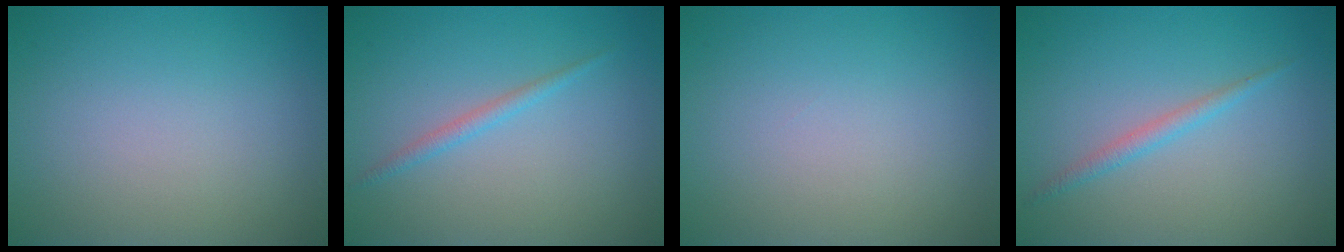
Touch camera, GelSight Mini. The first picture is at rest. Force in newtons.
{"total": 1.2, "press": 1.2, "slide": 0.1}
{"total": 0.0}
{"total": 1.4, "press": 1.4, "slide": 0.1}